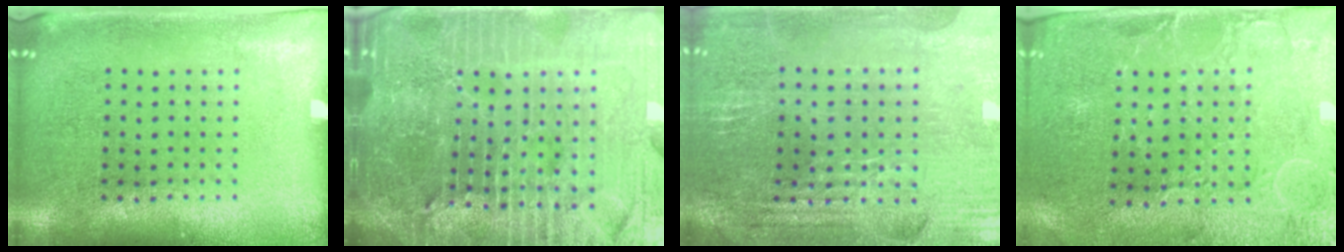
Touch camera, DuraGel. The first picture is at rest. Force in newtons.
{"total": 6.9, "press": 6.0, "slide": 3.4}
{"total": 2.9, "press": 2.8, "slide": 0.5}
{"total": 0.6, "press": 0.3, "slide": 0.5}